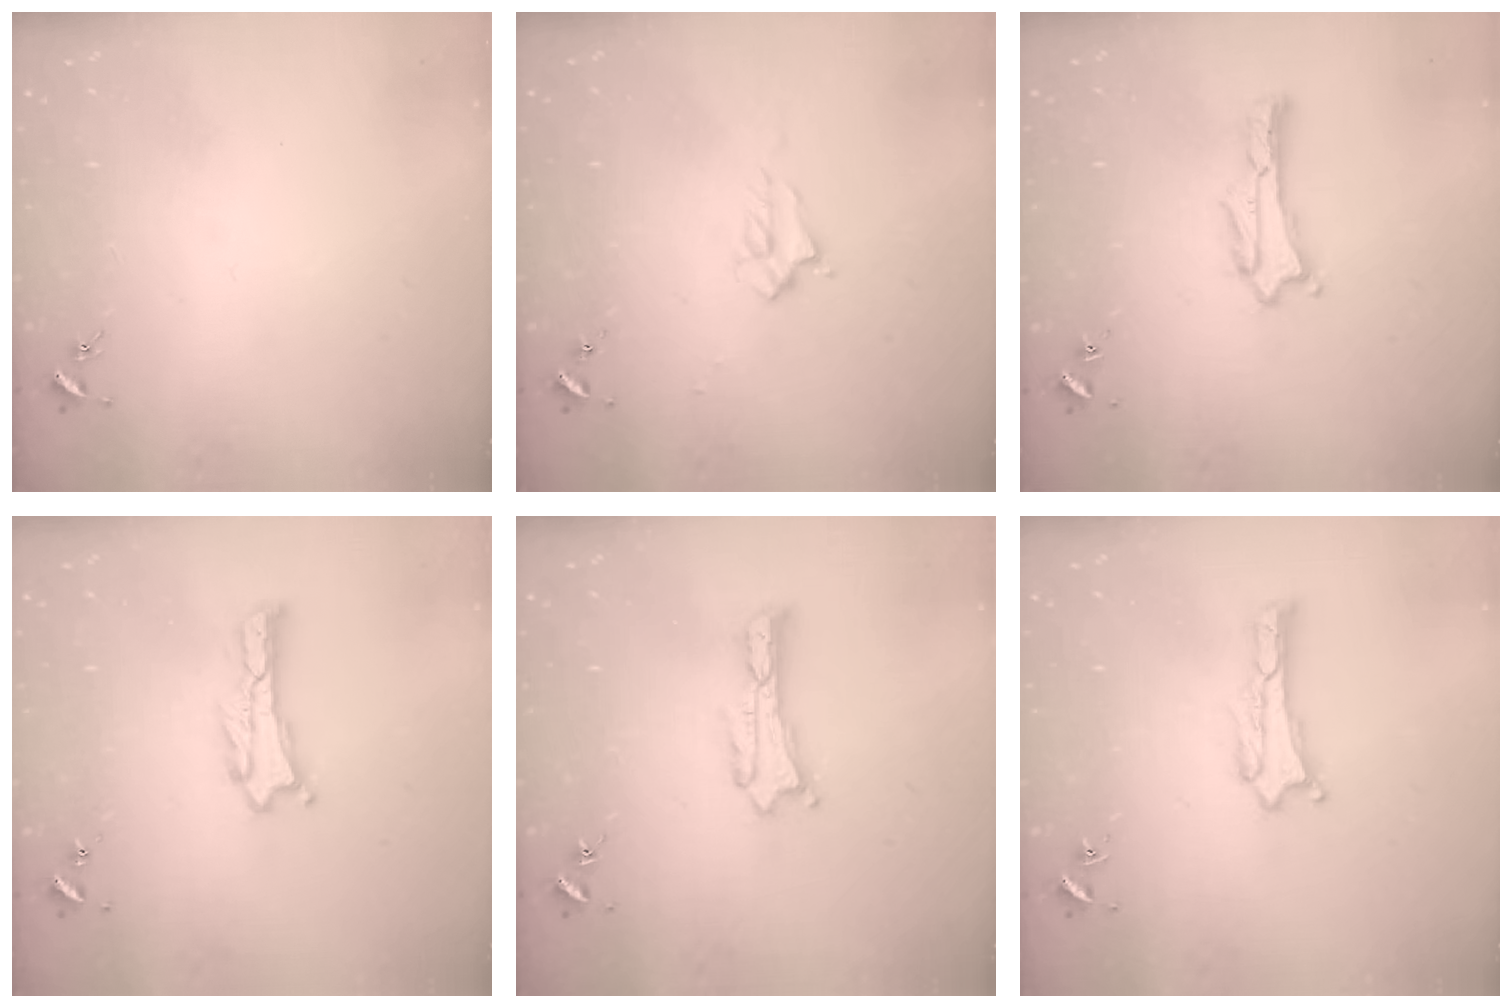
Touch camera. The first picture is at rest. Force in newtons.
{"total": 1.7, "press": 1.6, "slide": 0.2}
{"total": 0.0}
{"total": 0.6, "press": 0.5, "slide": 0.2}
{"total": 0.5, "press": 0.5, "slide": 0.2}
{"total": 0.9, "press": 0.9, "slide": 0.0}